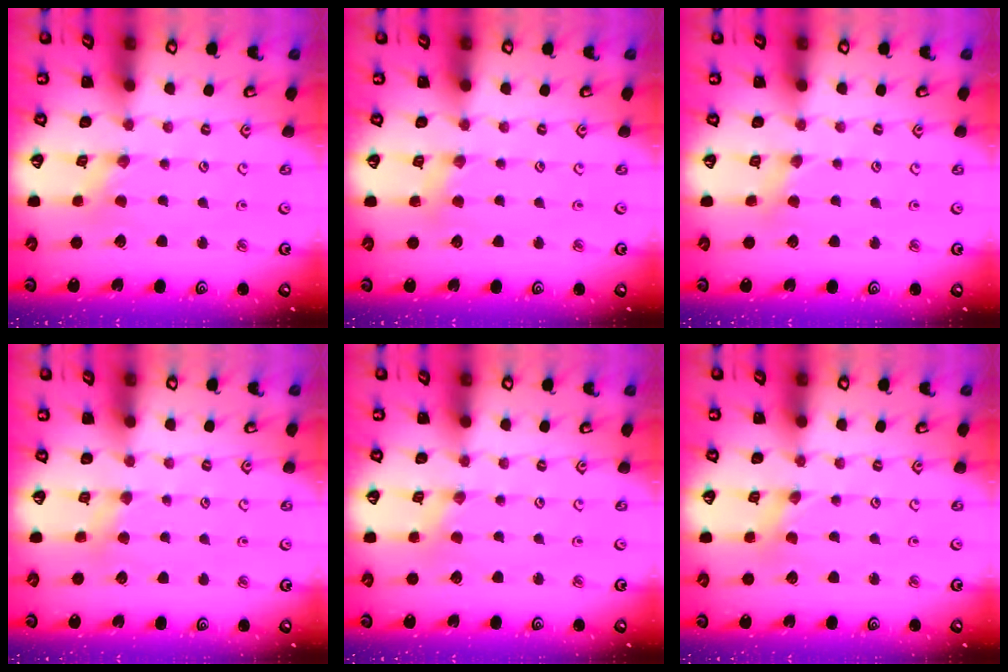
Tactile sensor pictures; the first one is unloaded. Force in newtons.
{"total": 3.8, "press": 3.8, "slide": 0.6}
{"total": 2.5, "press": 2.4, "slide": 0.5}
{"total": 3.3, "press": 3.3, "slide": 0.6}
{"total": 0.6, "press": 0.6, "slide": 0.1}
{"total": 0.0}